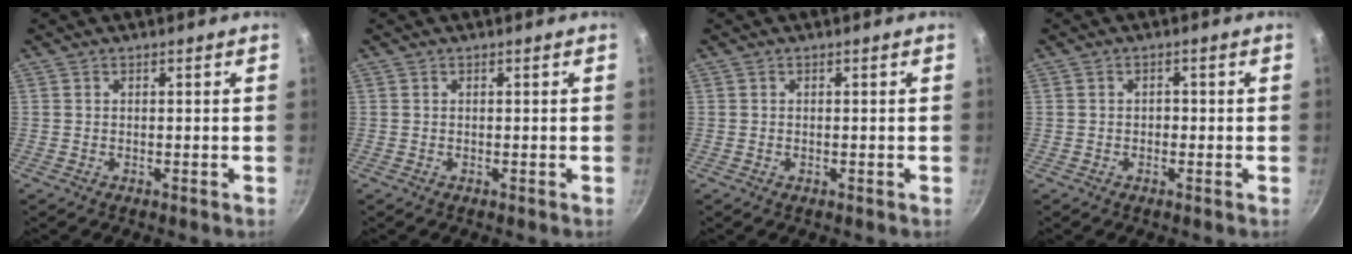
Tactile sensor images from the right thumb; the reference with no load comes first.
{"total": 0.0}
{"total": 0.0}
{"total": 1.3, "force": [-0.2, 1.1, 0.7], "torque": [-0.007, 0.006, -0.006]}